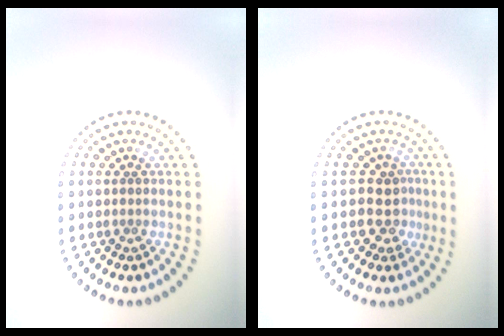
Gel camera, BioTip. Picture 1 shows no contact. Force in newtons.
{"total": 3.0, "press": 2.6, "slide": 1.4}